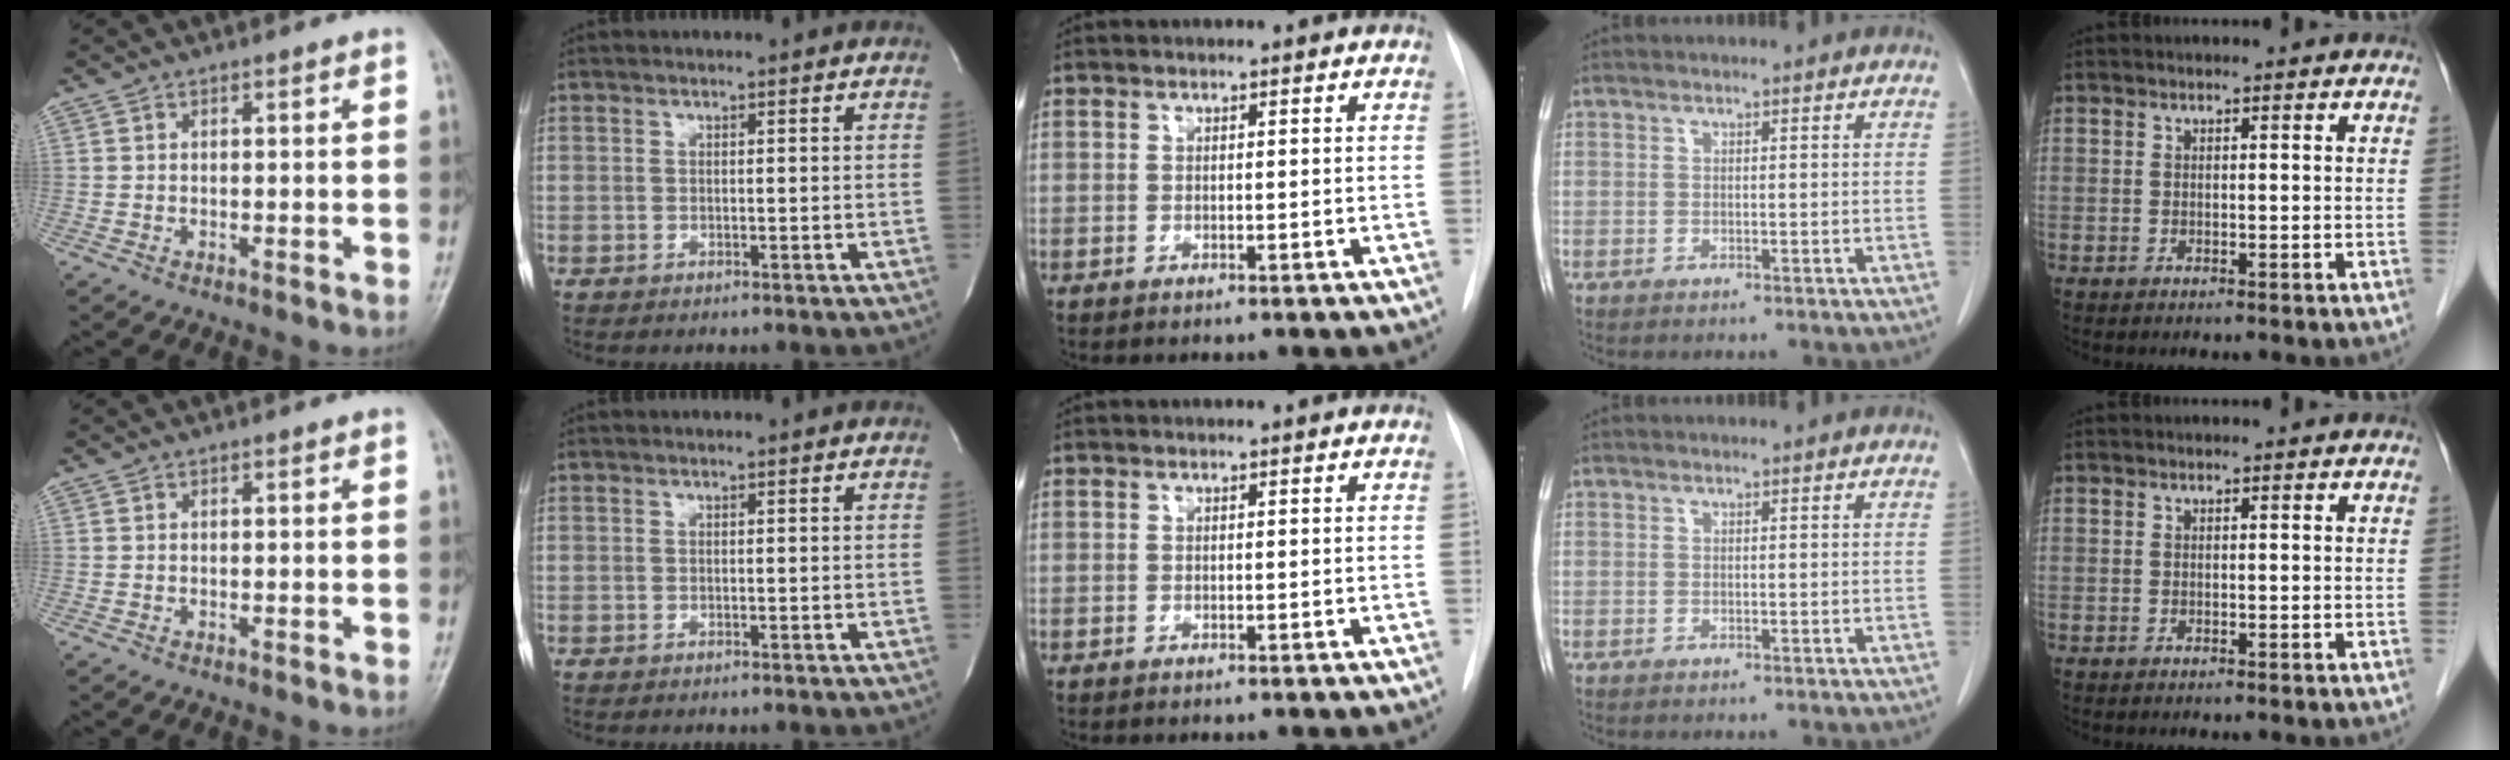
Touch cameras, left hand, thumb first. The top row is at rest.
{}